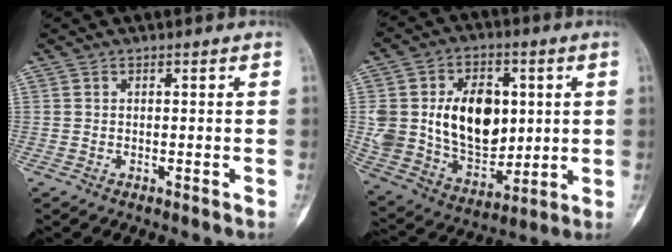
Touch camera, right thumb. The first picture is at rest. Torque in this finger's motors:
{"motor_torque": [0.69, 1.74, 0.79, -0.36, 0.15]}